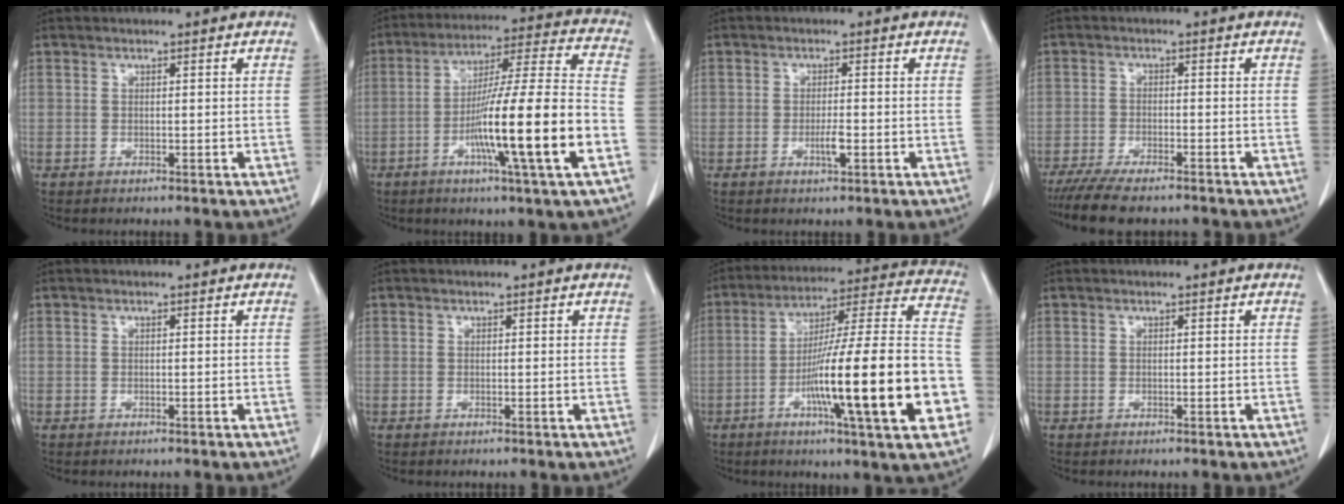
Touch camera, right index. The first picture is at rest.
{"total": 18.4, "force": [-5.9, -0.6, 17.4], "torque": [-0.289, -0.004, -0.101]}
{"total": 2.2, "force": [-0.8, 0.4, 2.0], "torque": [-0.037, -0.001, -0.013]}
{"total": 9.1, "force": [-7.6, 1.8, 4.5], "torque": [-0.066, -0.015, -0.122]}
{"total": 0.0}
{"total": 0.0}
{"total": 24.8, "force": [-7.6, 0.9, 23.6], "torque": [-0.314, -0.002, -0.123]}
{"total": 0.0}